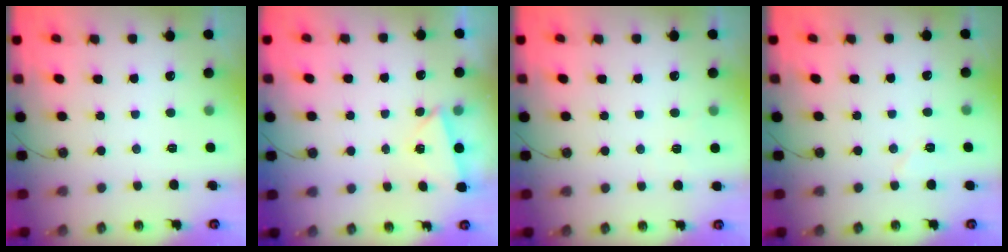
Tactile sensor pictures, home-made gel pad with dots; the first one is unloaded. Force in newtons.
{"total": 3.0, "press": 2.4, "slide": 1.7}
{"total": 2.9, "press": 2.9, "slide": 0.2}
{"total": 4.6, "press": 4.5, "slide": 0.9}